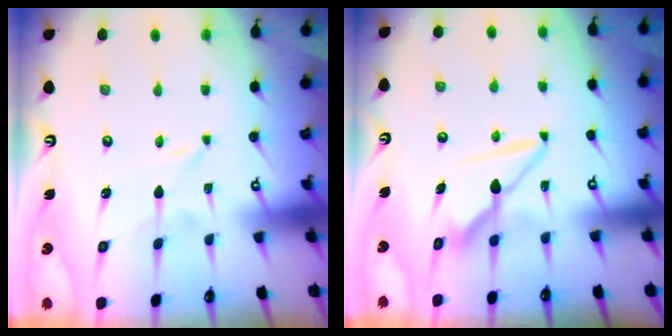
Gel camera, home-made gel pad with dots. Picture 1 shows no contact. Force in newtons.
{"total": 9.8, "press": 9.8, "slide": 0.5}